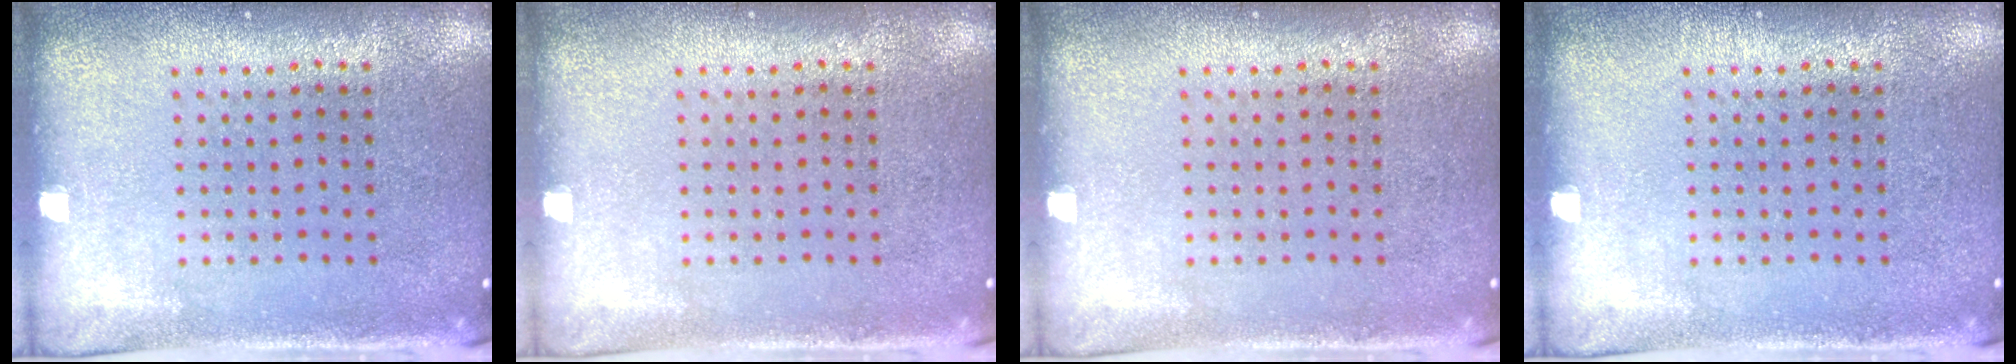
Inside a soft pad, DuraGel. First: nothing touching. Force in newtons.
{"total": 0.0}
{"total": 0.0}
{"total": 0.0}